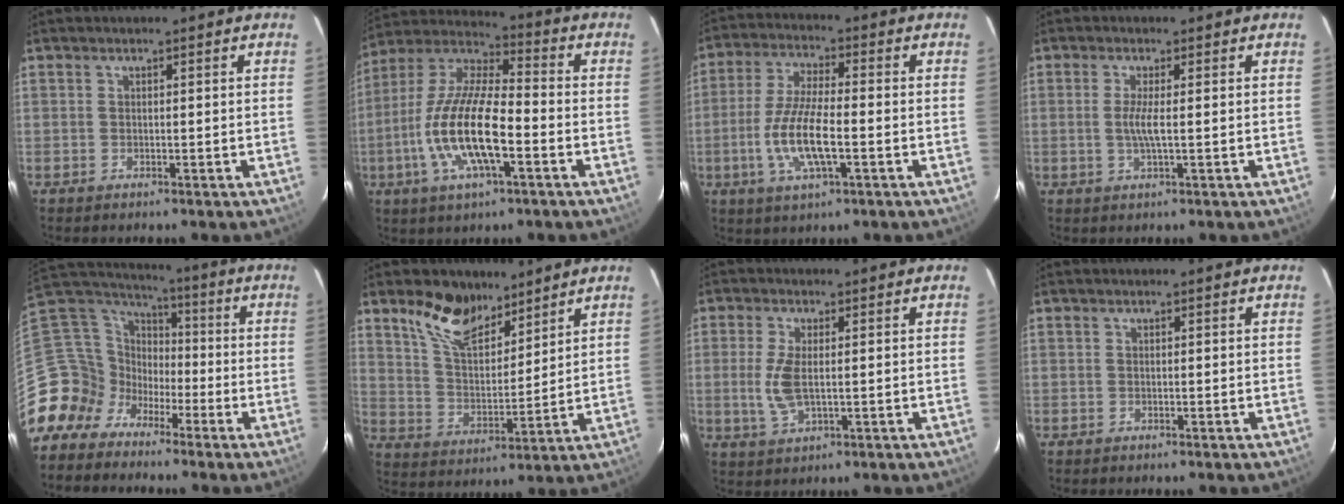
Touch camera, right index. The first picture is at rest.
{"total": 16.9, "force": [-5.1, 5.1, 15.3], "torque": [-0.312, -0.008, -0.105]}
{"total": 11.1, "force": [-2.9, 3.0, 10.3], "torque": [-0.212, -0.006, -0.058]}
{"total": 3.0, "force": [-0.1, -0.1, 2.9], "torque": [-0.060, -0.006, -0.004]}
{"total": 12.6, "force": [-7.2, 10.1, 2.7], "torque": [-0.085, 0.037, -0.156]}
{"total": 11.7, "force": [8.6, 5.2, 6.0], "torque": [-0.111, 0.003, 0.161]}
{"total": 6.0, "force": [-0.1, 2.5, 5.5], "torque": [-0.122, -0.006, 0.000]}
{"total": 0.0}